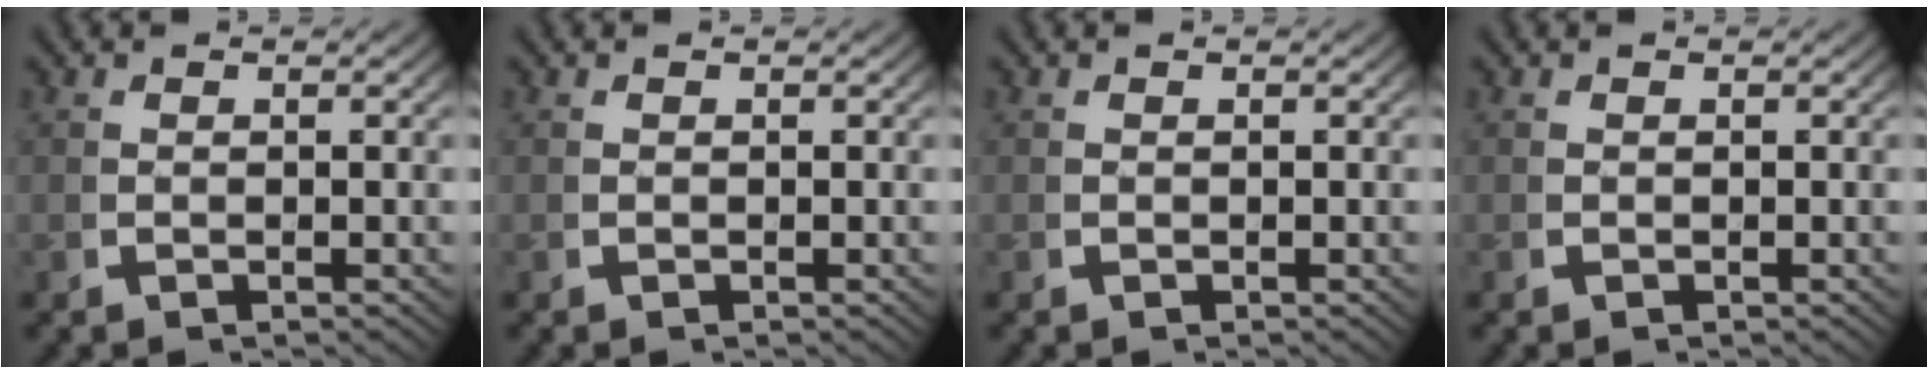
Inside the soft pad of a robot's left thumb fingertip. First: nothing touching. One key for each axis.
{"total": 0.0}
{"total": 0.0}
{"total": 0.0}